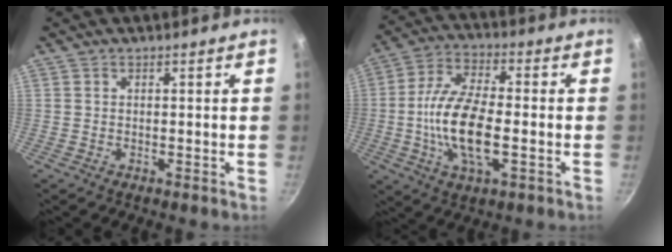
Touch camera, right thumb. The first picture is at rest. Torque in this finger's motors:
{"motor_torque": [2.60, 2.40, 1.58, 0.09, 0.52]}